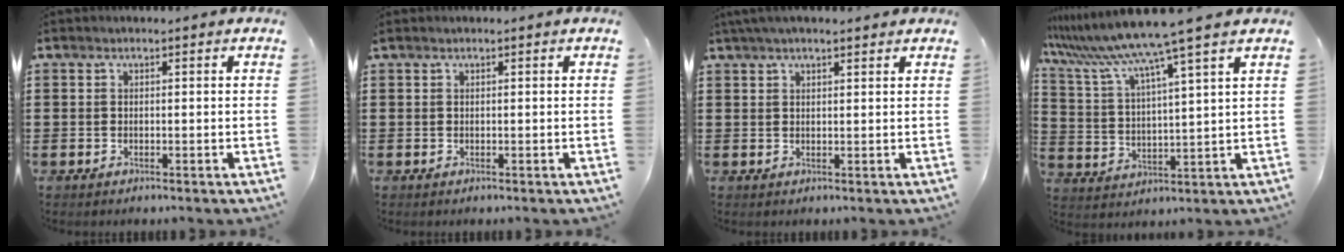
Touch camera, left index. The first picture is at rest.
{"total": 0.0}
{"total": 2.6, "force": [2.0, 0.4, 1.6], "torque": [-0.033, 0.006, 0.037]}
{"total": 9.6, "force": [8.0, -1.2, 5.0], "torque": [-0.130, -0.049, 0.128]}